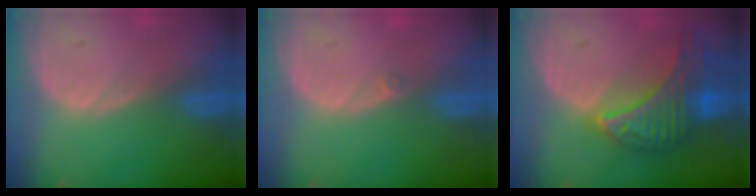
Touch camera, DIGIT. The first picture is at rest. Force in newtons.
{"total": 0.6, "press": 0.5, "slide": 0.3}
{"total": 9.8, "press": 9.8, "slide": 0.6}